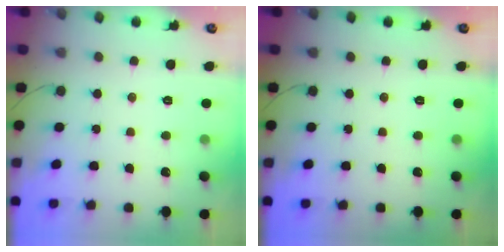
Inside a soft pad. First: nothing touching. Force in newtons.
{"total": 0.0}